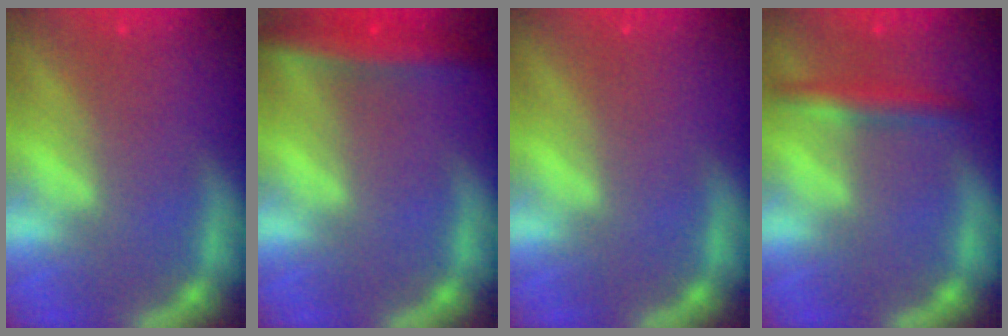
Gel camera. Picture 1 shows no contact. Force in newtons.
{"total": 5.0}
{"total": 0.0}
{"total": 3.0}